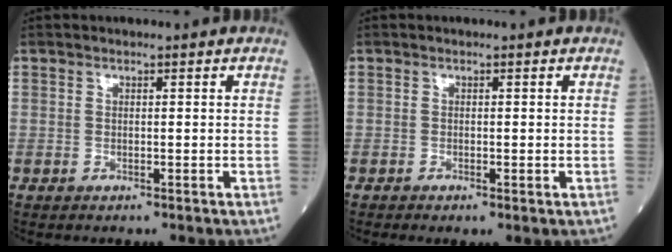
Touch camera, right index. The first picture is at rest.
{"total": 1.1, "force": [-0.6, 0.3, 0.9], "torque": [-0.018, -0.003, -0.007]}